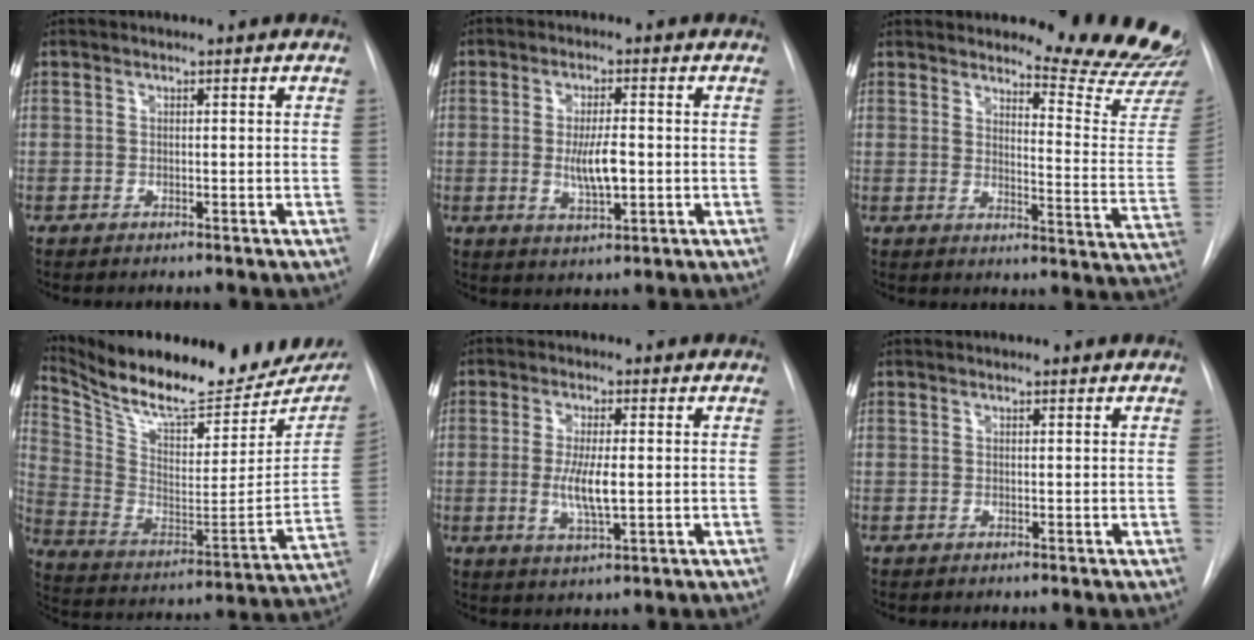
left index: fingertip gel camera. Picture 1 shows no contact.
{"total": 5.8, "force": [-0.7, 1.7, 5.5], "torque": [-0.101, -0.010, -0.010]}
{"total": 14.2, "force": [13.8, -0.8, 3.2], "torque": [-0.033, -0.132, 0.153]}
{"total": 25.6, "force": [22.1, 6.4, 11.2], "torque": [-0.192, -0.047, 0.324]}
{"total": 5.7, "force": [-0.4, 1.3, 5.6], "torque": [-0.112, -0.014, -0.007]}
{"total": 0.5, "force": [0.5, 0.2, 0.0], "torque": [-0.004, 0.002, 0.005]}